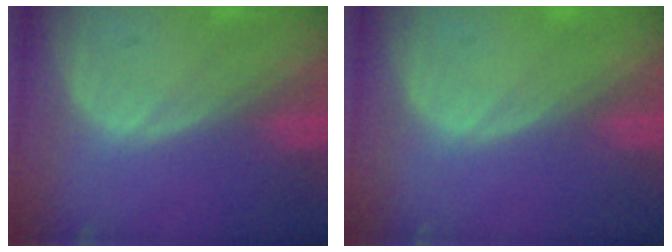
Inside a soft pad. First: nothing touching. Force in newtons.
{"total": 0.6, "press": 0.0, "slide": 0.6}